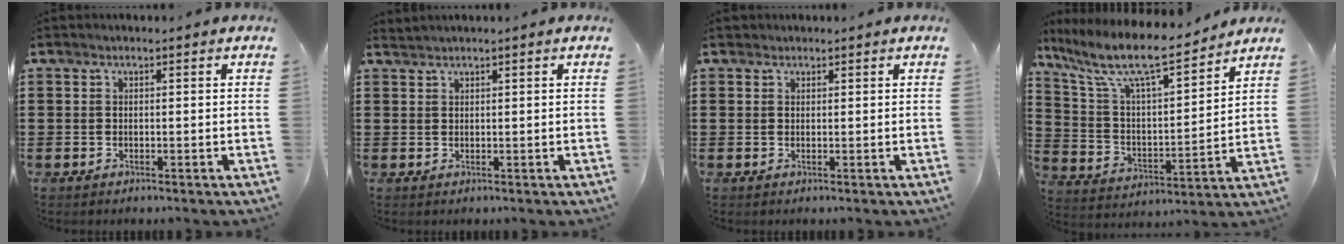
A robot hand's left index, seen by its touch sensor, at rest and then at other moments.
{"total": 0.8, "force": [0.8, -0.1, 0.1], "torque": [-0.003, -0.002, 0.017]}
{"total": 0.8, "force": [0.7, 0.4, 0.0], "torque": [-0.002, 0.003, 0.014]}
{"total": 10.3, "force": [8.2, 1.7, 6.0], "torque": [-0.151, -0.049, 0.138]}